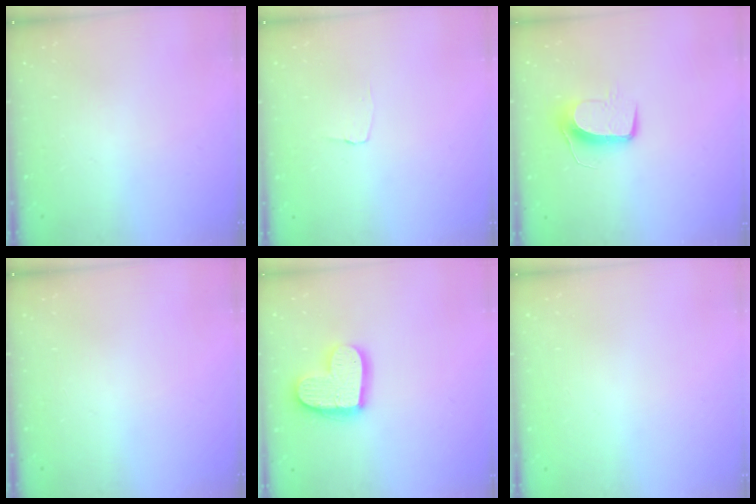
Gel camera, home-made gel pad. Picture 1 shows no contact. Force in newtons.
{"total": 2.9, "press": 2.8, "slide": 0.3}
{"total": 10.4, "press": 10.4, "slide": 0.4}
{"total": 0.0}
{"total": 16.2, "press": 16.1, "slide": 1.5}
{"total": 0.6, "press": 0.6, "slide": 0.1}